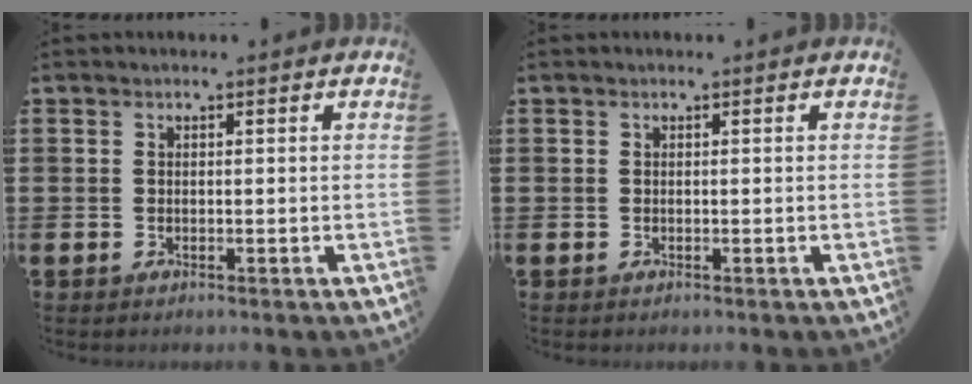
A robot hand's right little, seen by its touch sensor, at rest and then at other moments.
{"total": 0.0}